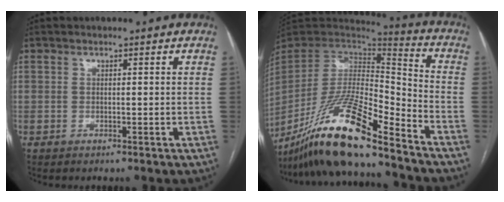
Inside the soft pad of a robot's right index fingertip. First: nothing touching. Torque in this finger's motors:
{"motor_torque": [0.52, -0.57, 0.58, 0.18]}